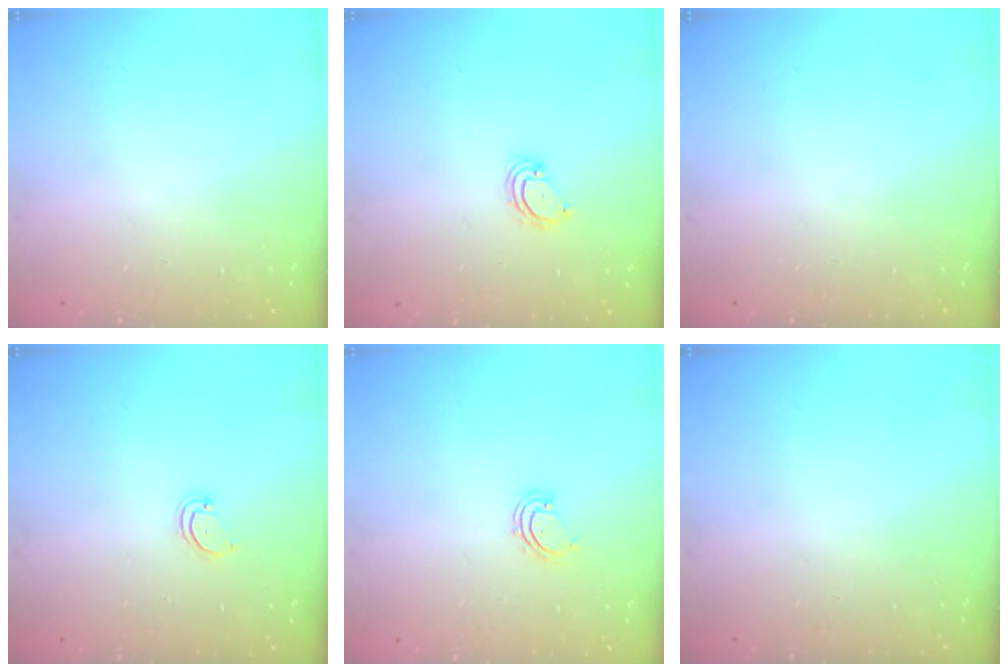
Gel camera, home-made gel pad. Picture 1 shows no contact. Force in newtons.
{"total": 3.2, "press": 3.2, "slide": 0.3}
{"total": 0.0}
{"total": 2.2, "press": 2.2, "slide": 0.2}
{"total": 2.6, "press": 2.6, "slide": 0.3}
{"total": 0.0}